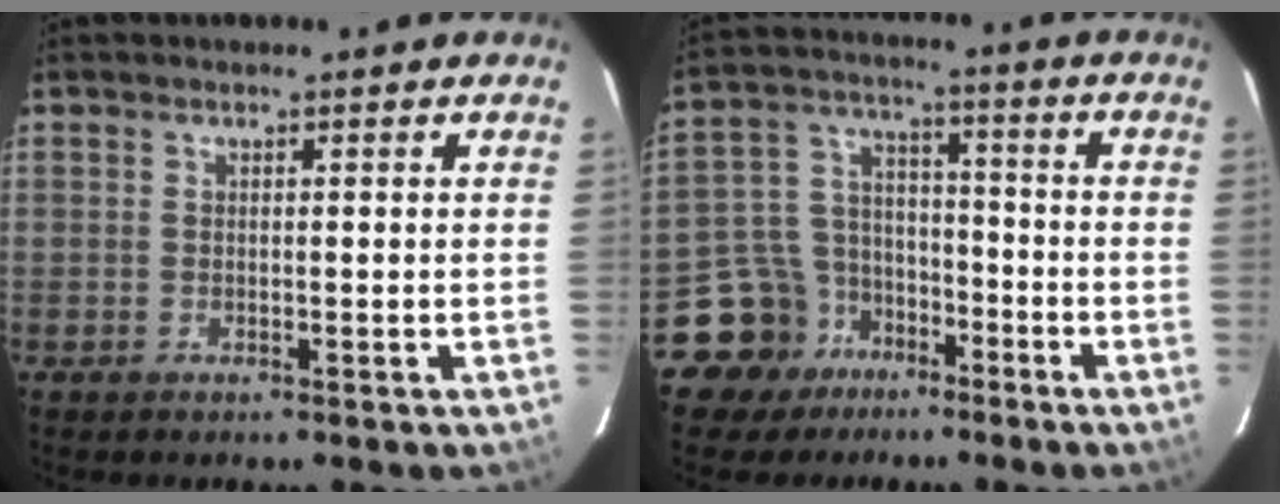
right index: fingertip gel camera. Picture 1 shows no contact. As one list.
[{"total": 10.4, "force": [-7.0, 7.5, 0.9], "torque": [-0.041, 0.053, -0.119]}]